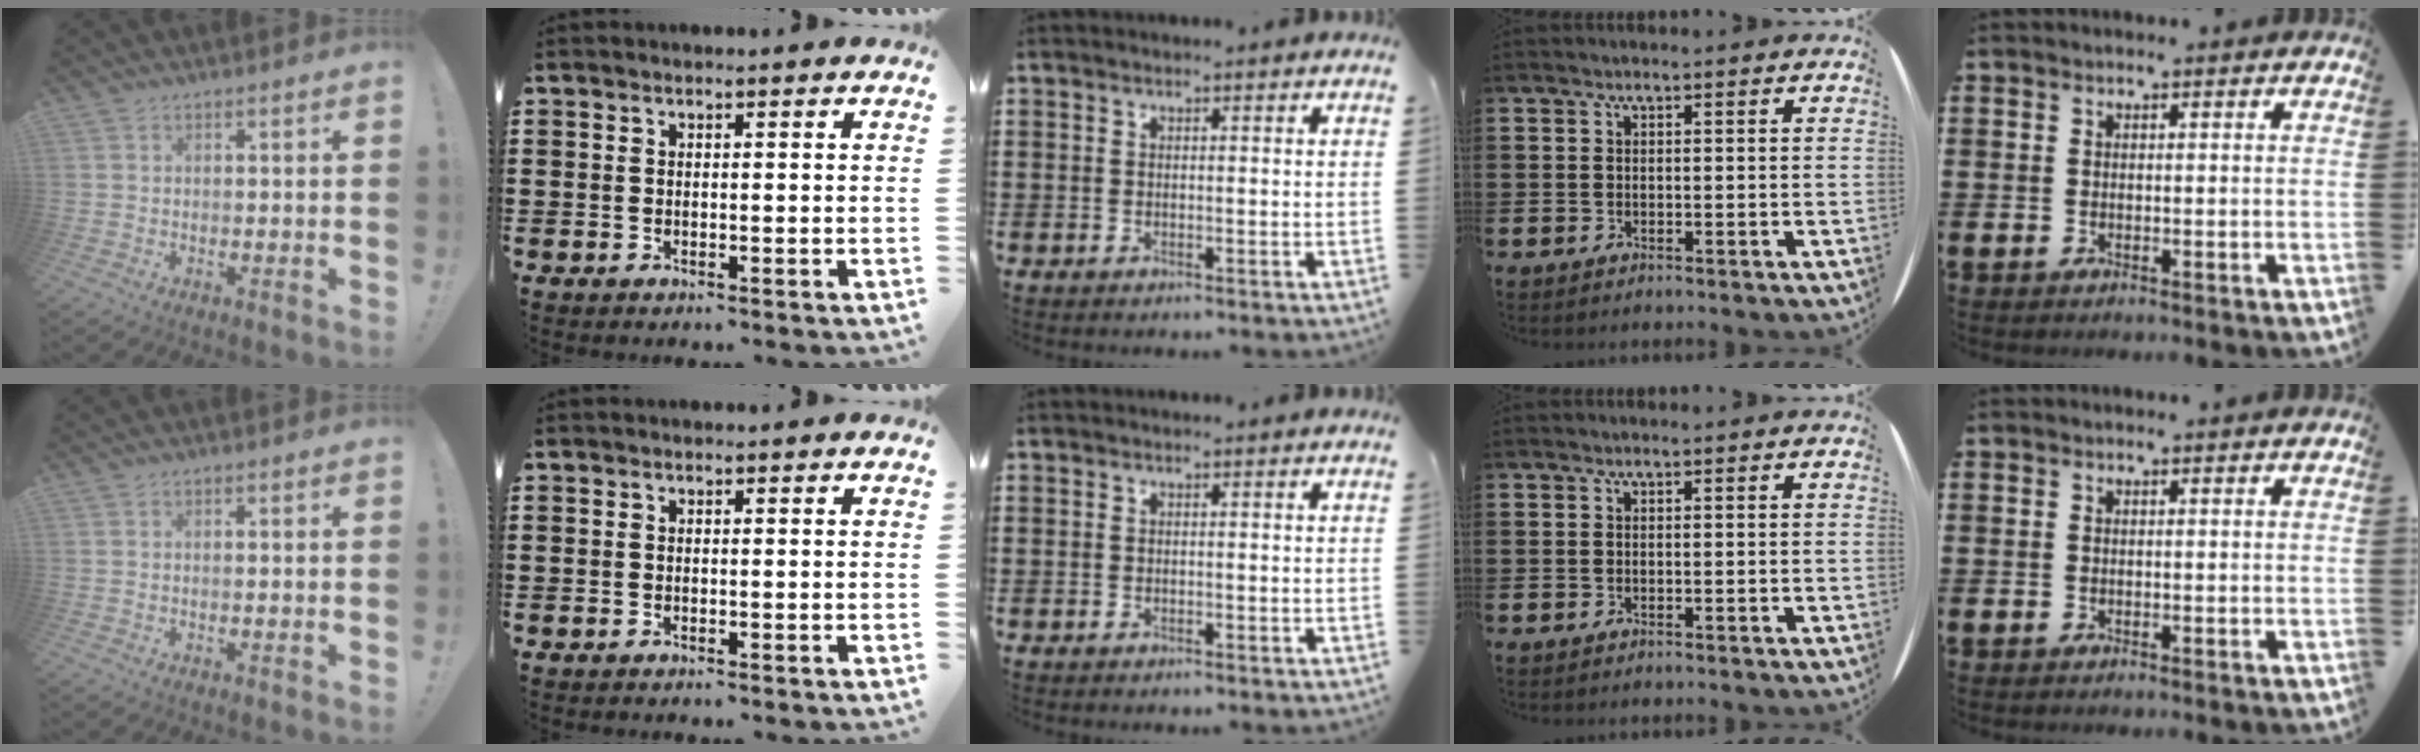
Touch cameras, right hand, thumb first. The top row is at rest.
{}